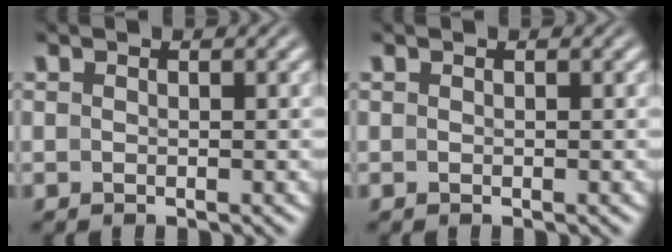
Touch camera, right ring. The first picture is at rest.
{"total": 0.0}